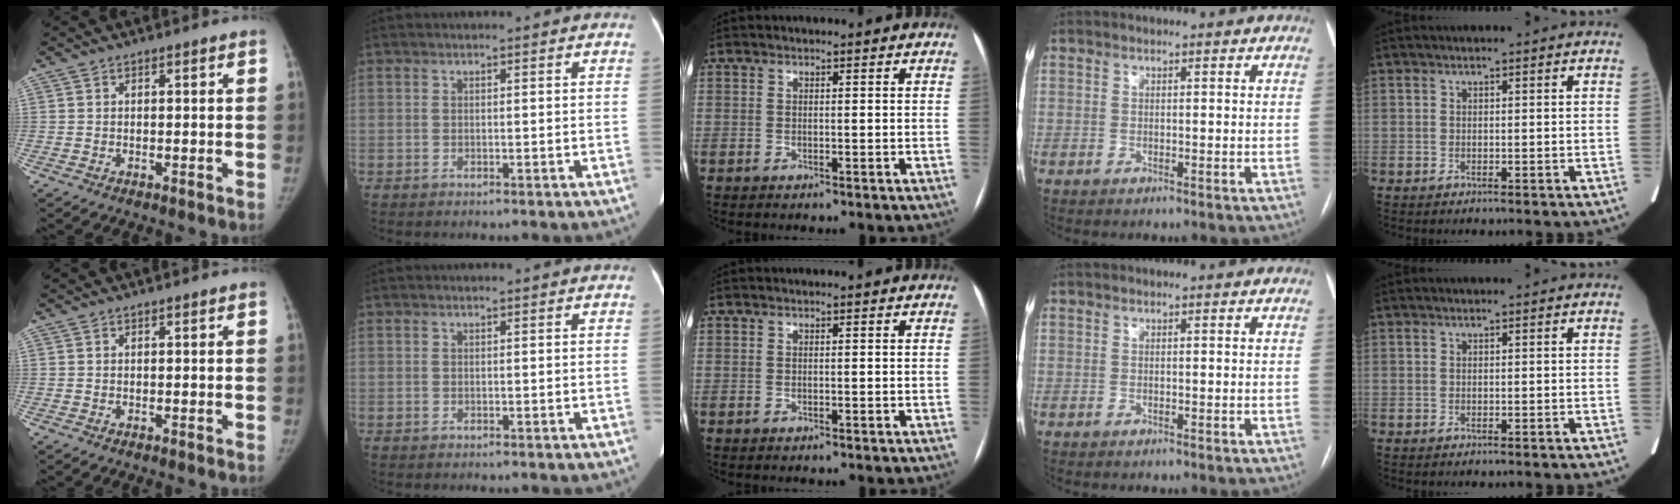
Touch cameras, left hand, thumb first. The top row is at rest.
{}